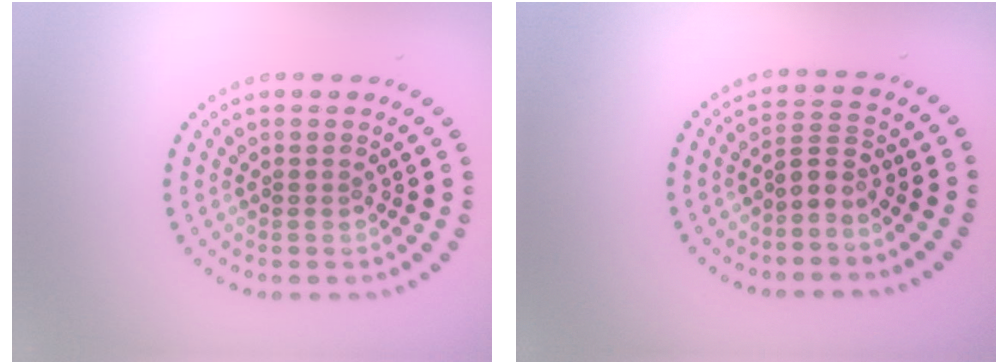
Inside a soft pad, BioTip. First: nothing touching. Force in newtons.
{"total": 1.9, "press": 1.3, "slide": 1.4}